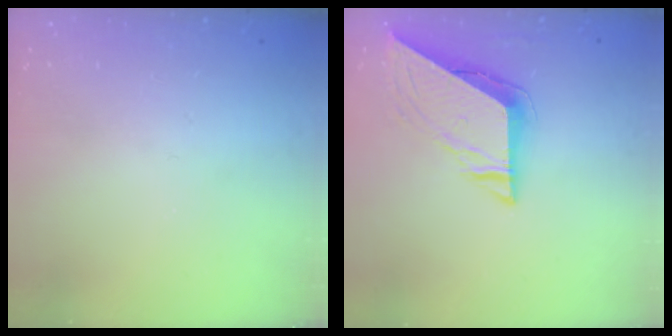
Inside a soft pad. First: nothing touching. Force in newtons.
{"total": 7.8, "press": 7.8, "slide": 0.4}